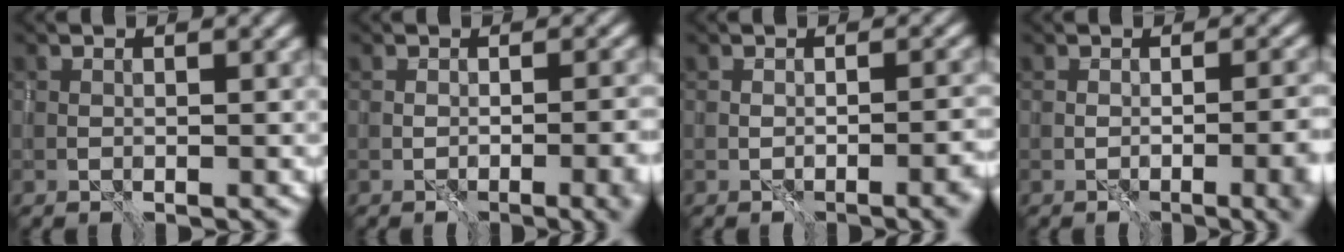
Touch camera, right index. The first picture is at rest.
{"total": 5.7, "force": [-2.2, 2.0, 4.9], "torque": [-0.043, 0.001, -0.019]}
{"total": 3.4, "force": [-1.6, 0.8, 2.9], "torque": [-0.034, 0.004, -0.021]}
{"total": 6.3, "force": [-2.2, 2.3, 5.5], "torque": [-0.052, -0.002, -0.018]}